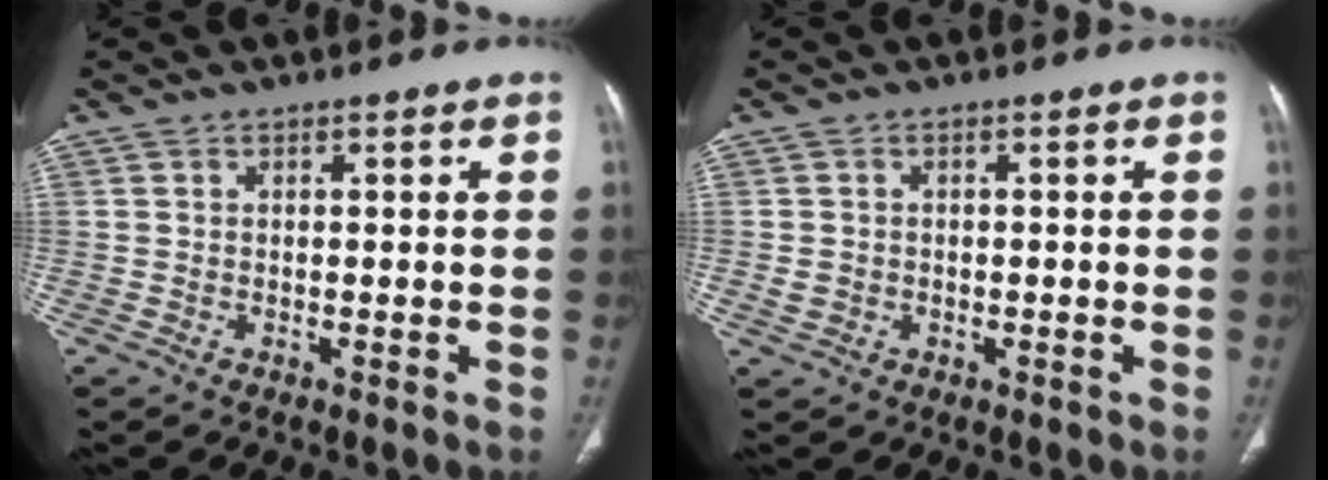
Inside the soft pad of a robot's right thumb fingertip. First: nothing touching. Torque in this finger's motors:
{"motor_torque": [-0.13, -0.33, 0.24, -0.36, -0.02]}